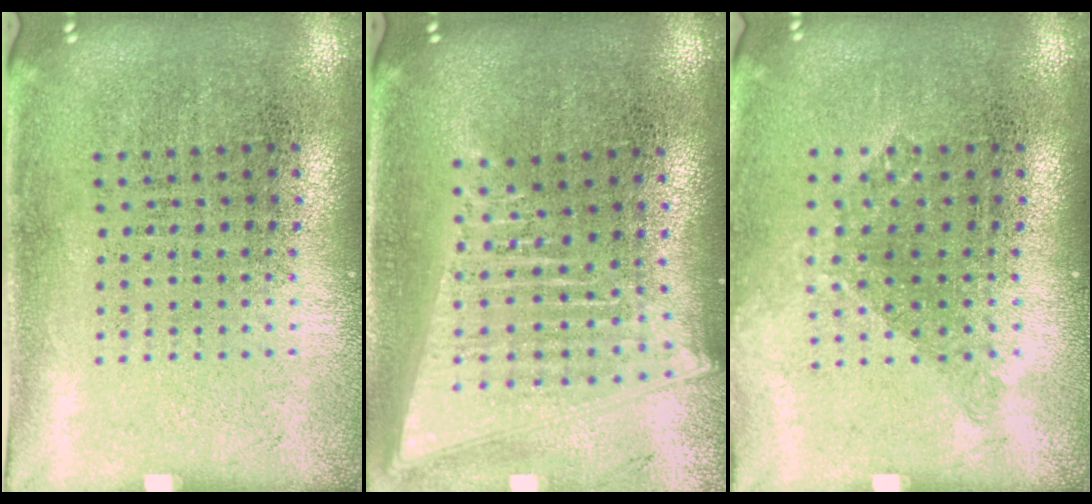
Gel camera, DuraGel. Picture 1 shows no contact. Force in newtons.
{"total": 2.0, "press": 1.7, "slide": 1.1}
{"total": 1.0, "press": 0.8, "slide": 0.6}